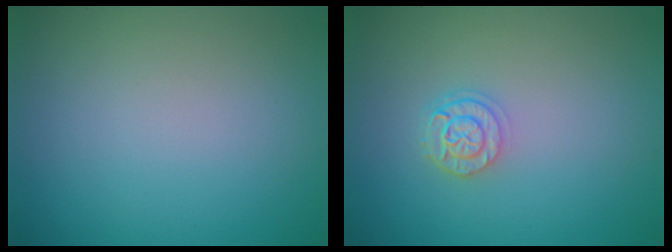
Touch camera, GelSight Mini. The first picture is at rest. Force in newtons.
{"total": 2.4, "press": 2.0, "slide": 1.3}